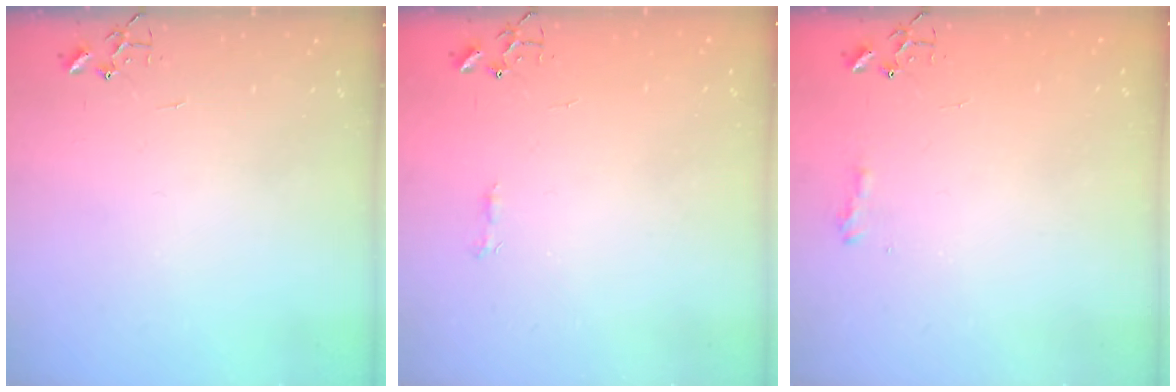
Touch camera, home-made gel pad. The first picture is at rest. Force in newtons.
{"total": 5.0, "press": 4.9, "slide": 0.6}
{"total": 6.8, "press": 6.8, "slide": 0.6}